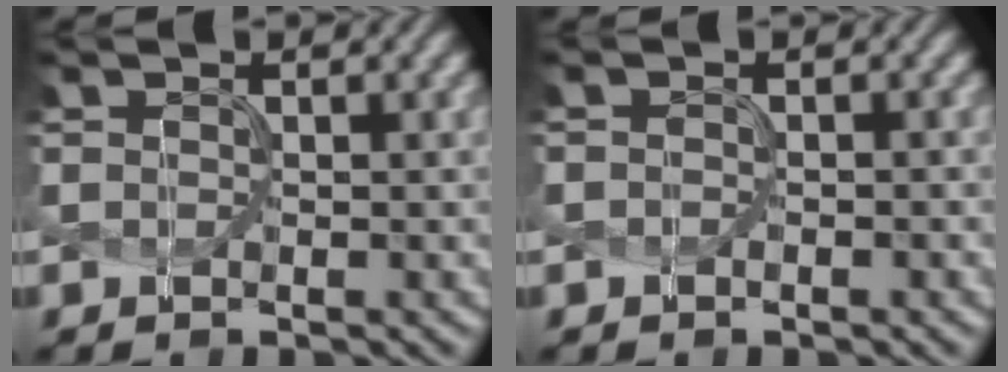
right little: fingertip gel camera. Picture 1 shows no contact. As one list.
[{"total": 0.0}]